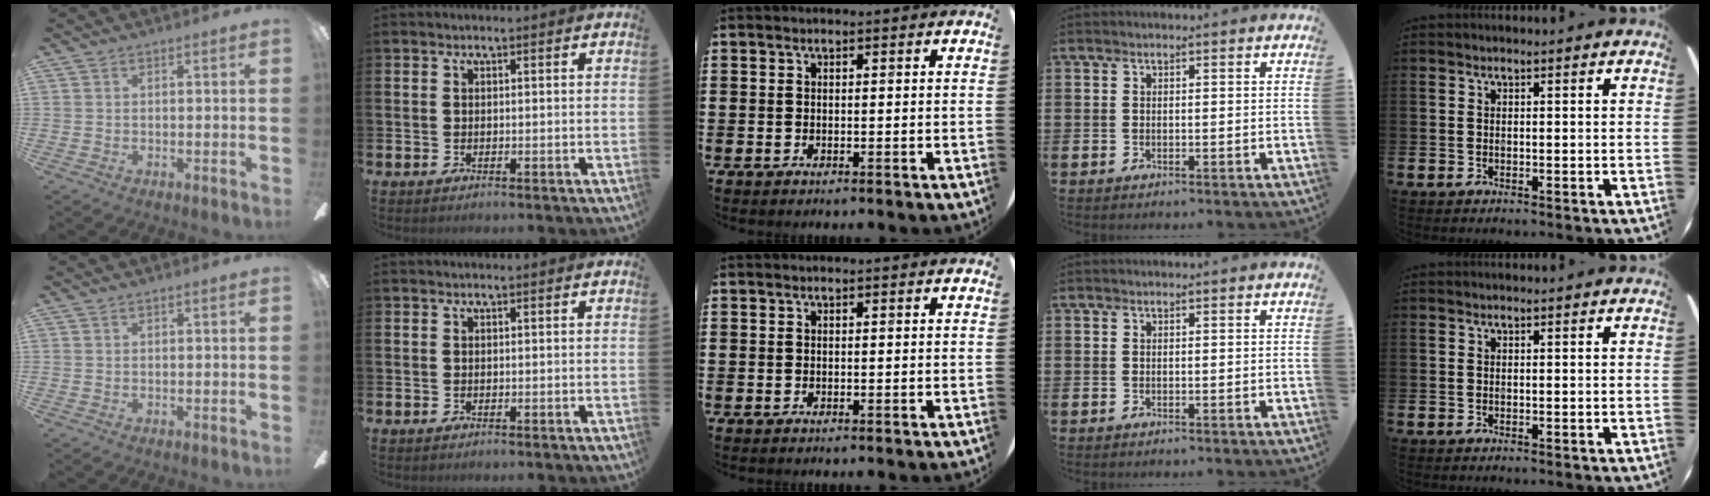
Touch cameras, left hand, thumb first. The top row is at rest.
{}